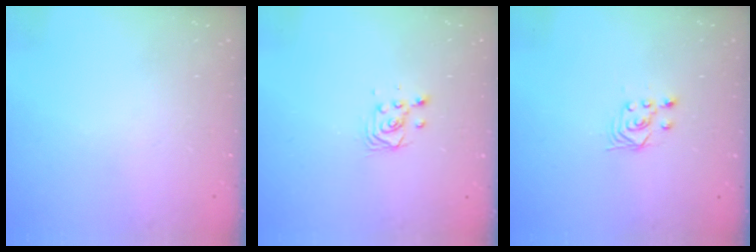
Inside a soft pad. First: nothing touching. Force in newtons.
{"total": 3.3, "press": 3.2, "slide": 0.6}
{"total": 3.5, "press": 3.0, "slide": 1.7}